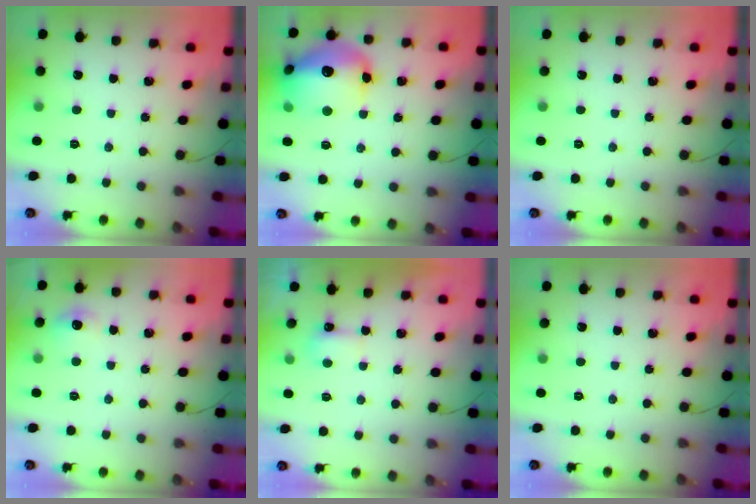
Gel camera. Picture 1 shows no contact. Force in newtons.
{"total": 20.3, "press": 20.2, "slide": 2.0}
{"total": 0.0}
{"total": 5.5, "press": 5.3, "slide": 1.4}
{"total": 4.0, "press": 3.9, "slide": 0.8}
{"total": 0.0}